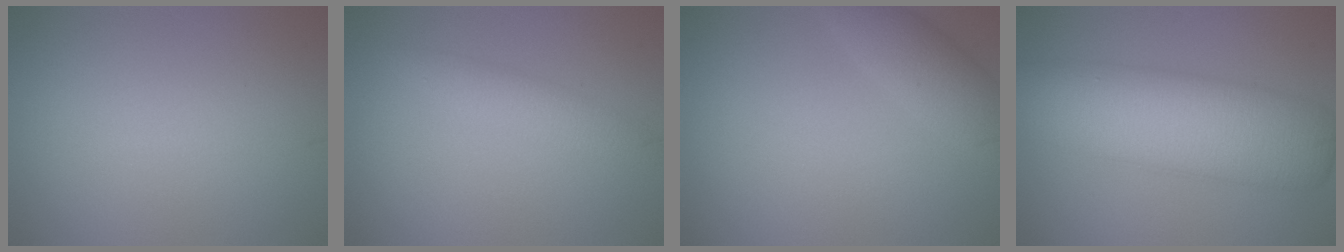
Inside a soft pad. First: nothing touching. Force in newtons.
{"total": 2.1, "press": 2.1, "slide": 0.0}
{"total": 3.0, "press": 3.0, "slide": 0.2}
{"total": 10.2, "press": 10.2, "slide": 0.3}